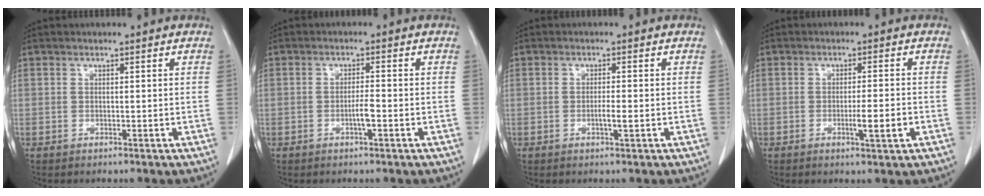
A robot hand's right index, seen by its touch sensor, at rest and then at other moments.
{"total": 2.2, "force": [-0.8, 0.1, 2.0], "torque": [-0.038, 0.000, -0.014]}
{"total": 1.8, "force": [-0.5, 0.1, 1.8], "torque": [-0.034, -0.001, -0.008]}
{"total": 3.9, "force": [-1.3, 0.0, 3.7], "torque": [-0.058, -0.005, -0.018]}